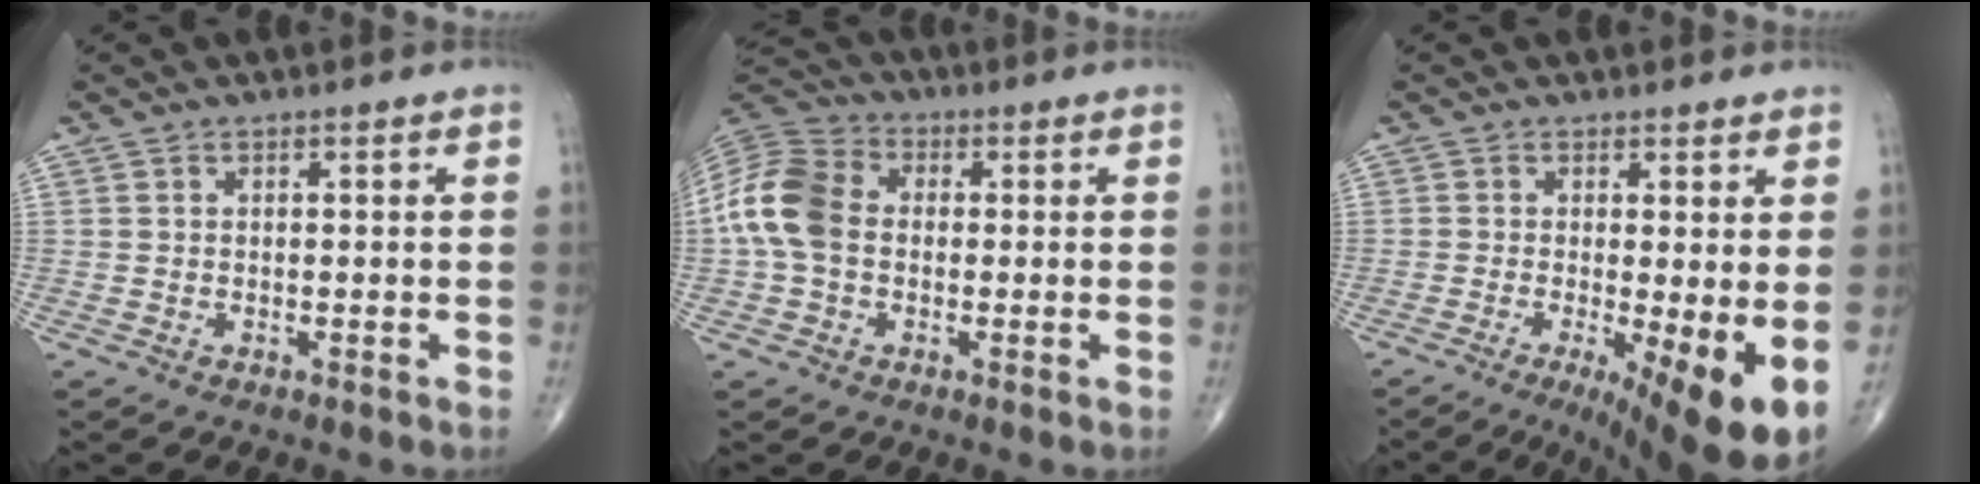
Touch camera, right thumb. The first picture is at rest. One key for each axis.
{"total": 11.3, "fx": -0.3, "fy": 8.3, "fz": 7.7, "tx": -0.157, "ty": 0.031, "tz": -0.016}
{"total": 10.9, "fx": -2.2, "fy": 2.6, "fz": 10.3, "tx": -0.155, "ty": -0.021, "tz": -0.025}